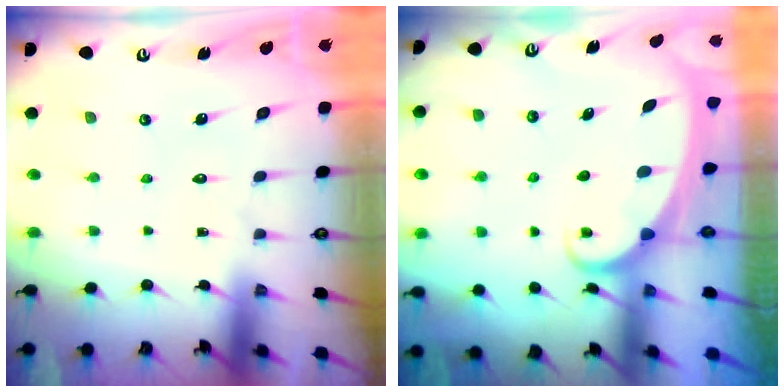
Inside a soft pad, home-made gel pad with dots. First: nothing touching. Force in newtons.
{"total": 2.1, "press": 2.1, "slide": 0.3}